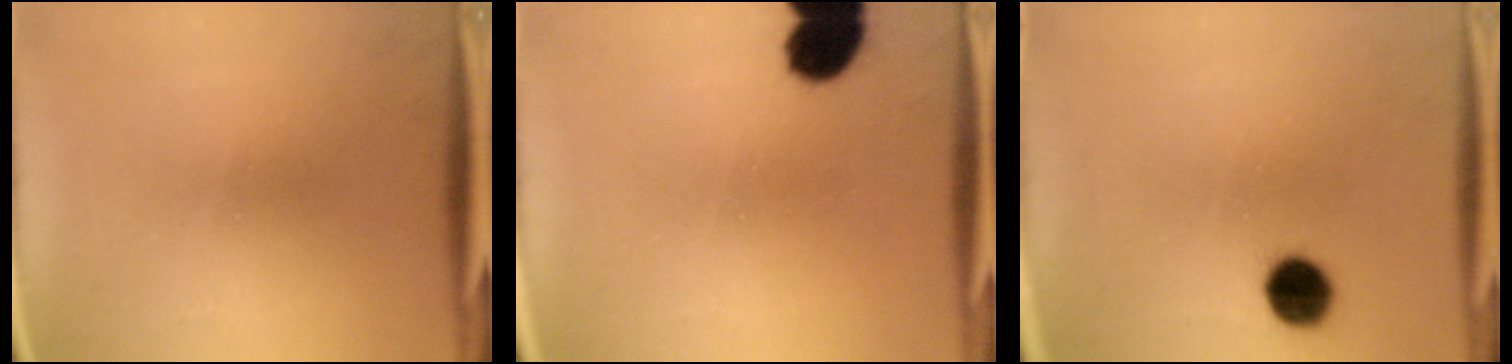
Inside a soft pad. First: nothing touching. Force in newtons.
{"total": 8.9}
{"total": 8.1}